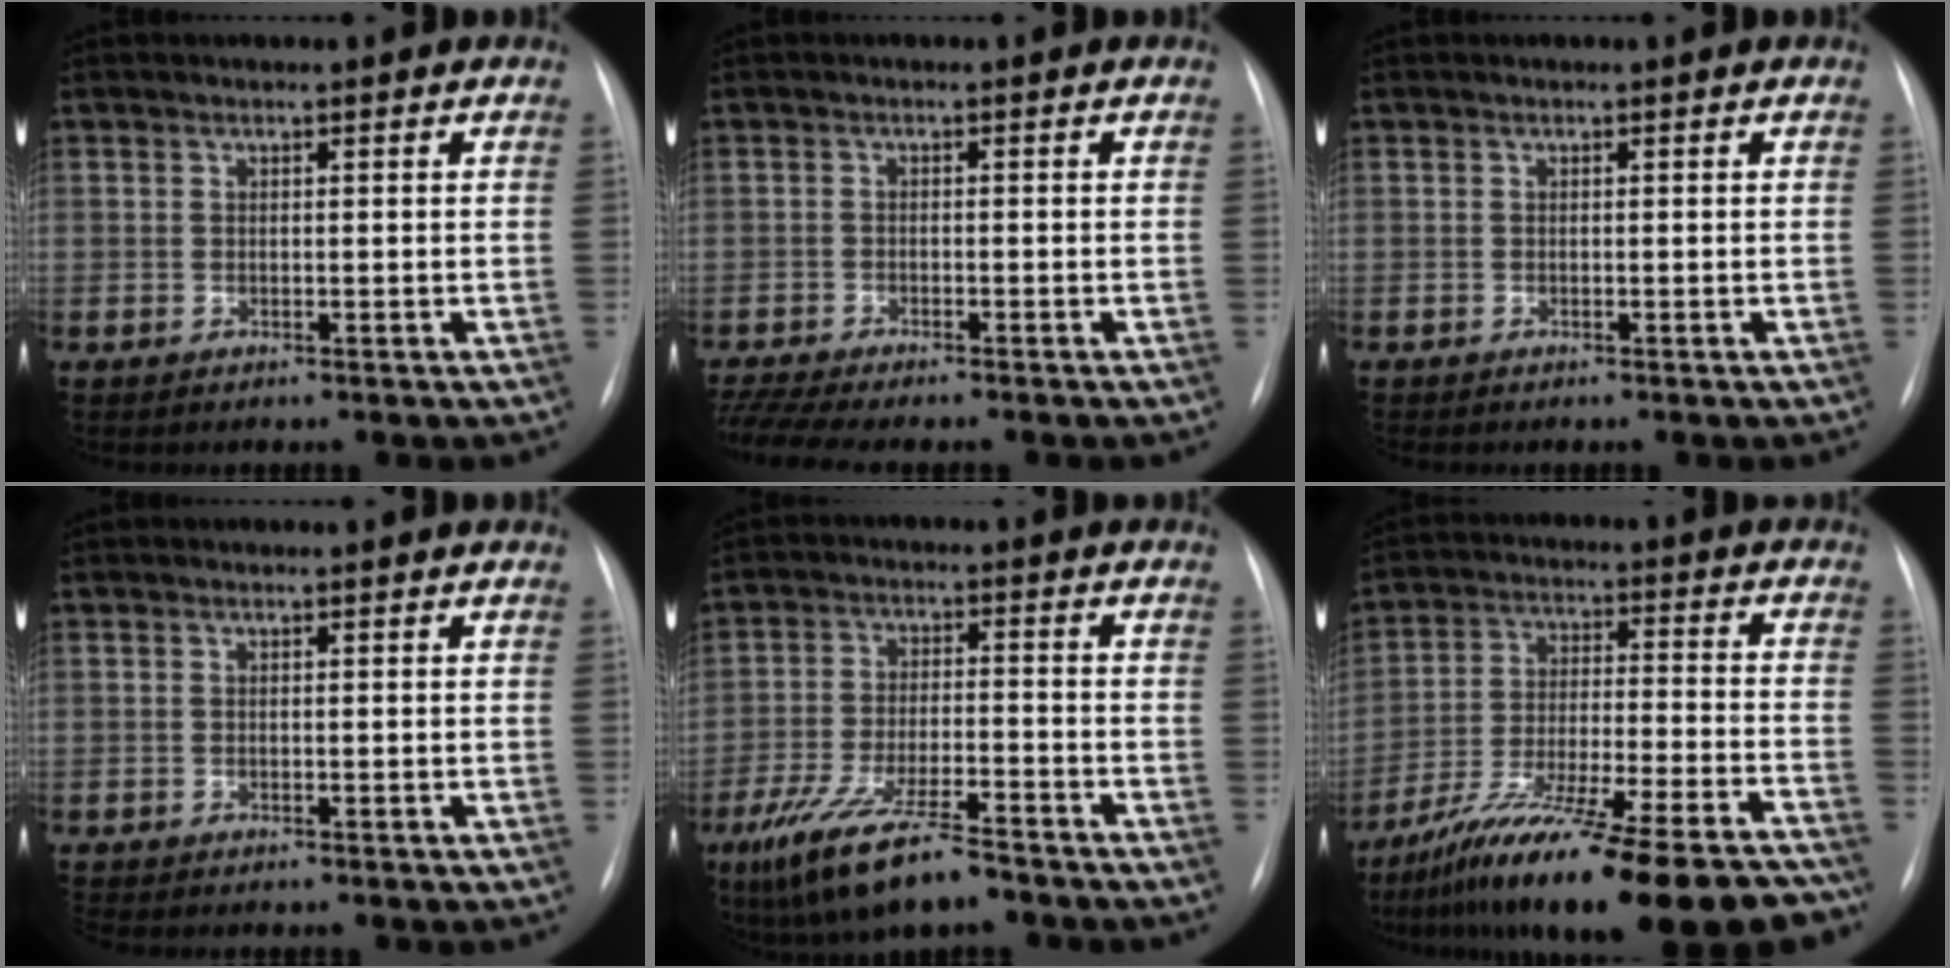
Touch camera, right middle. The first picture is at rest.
{"total": 7.7, "force": [-6.8, 0.6, 3.6], "torque": [-0.067, -0.007, -0.106]}
{"total": 0.0}
{"total": 0.8, "force": [-0.8, -0.2, 0.0], "torque": [0.005, -0.002, -0.010]}
{"total": 12.0, "force": [-8.7, 2.4, 8.0], "torque": [-0.158, -0.025, -0.152]}
{"total": 25.8, "force": [-21.2, 2.4, 14.4], "torque": [-0.182, -0.017, -0.327]}